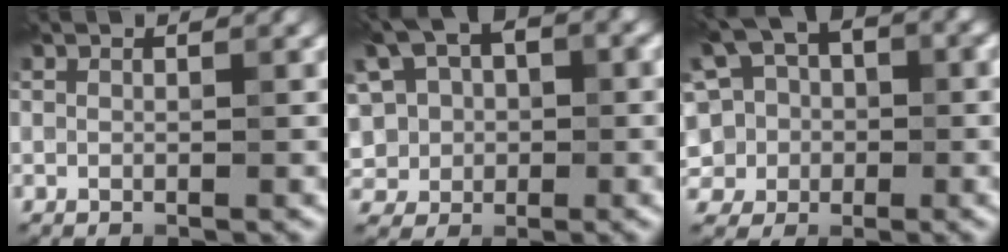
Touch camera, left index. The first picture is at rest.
{"total": 9.0, "force": [1.7, 6.9, 5.6], "torque": [-0.104, 0.027, 0.012]}
{"total": 9.3, "force": [0.4, 7.7, 5.2], "torque": [-0.097, 0.033, -0.028]}